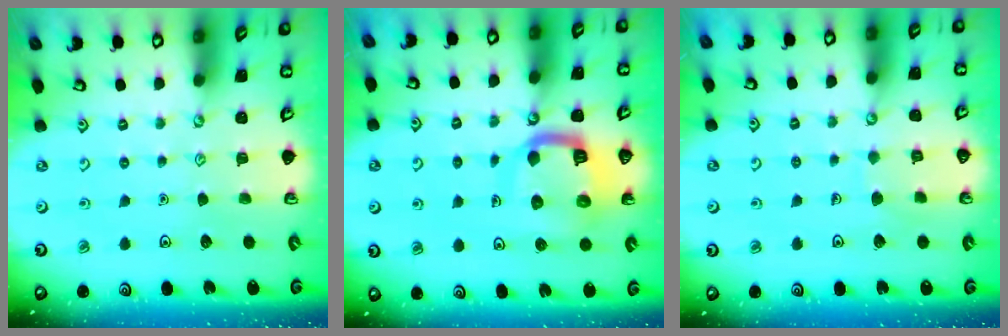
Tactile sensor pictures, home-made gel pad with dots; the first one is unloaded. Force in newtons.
{"total": 10.9, "press": 10.9, "slide": 1.2}
{"total": 6.4, "press": 6.4, "slide": 0.3}